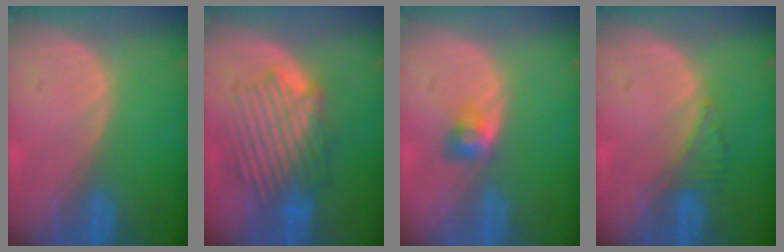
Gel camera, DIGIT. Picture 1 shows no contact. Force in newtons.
{"total": 8.8, "press": 8.4, "slide": 2.6}
{"total": 2.9, "press": 2.5, "slide": 1.6}
{"total": 2.5, "press": 2.5, "slide": 0.2}